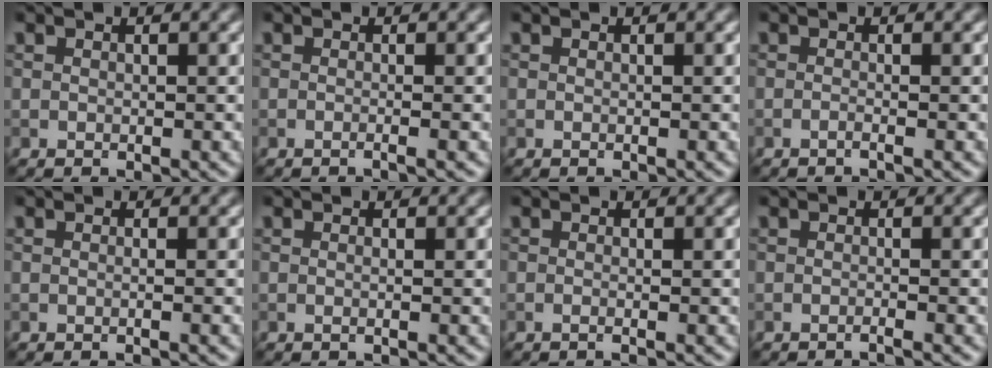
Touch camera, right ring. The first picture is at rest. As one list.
[{"total": 1.2, "force": [-0.3, 0.4, 1.1], "torque": [-0.001, -0.009, -0.021]}, {"total": 0.0}, {"total": 0.7, "force": [-0.4, 0.1, 0.6], "torque": [-0.008, -0.004, -0.014]}, {"total": 1.5, "force": [0.2, 0.7, 1.3], "torque": [0.009, -0.008, -0.019]}, {"total": 1.0, "force": [0.2, 0.5, 0.9], "torque": [0.003, -0.010, -0.012]}, {"total": 0.8, "force": [-0.1, 0.3, 0.7], "torque": [-0.003, -0.009, -0.013]}, {"total": 0.8, "force": [-0.6, 0.0, 0.5], "torque": [-0.002, -0.003, -0.018]}]